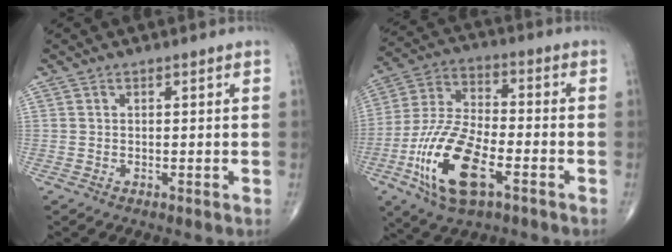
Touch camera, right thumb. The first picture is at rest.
{"total": 17.5, "force": [-7.0, 7.5, 14.2], "torque": [-0.289, 0.020, -0.128]}